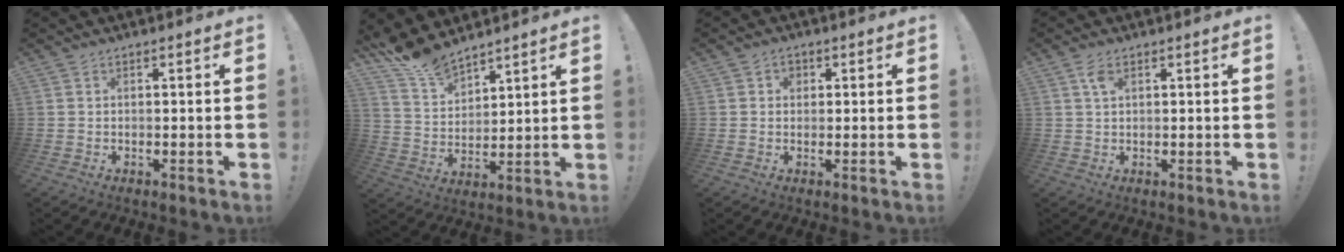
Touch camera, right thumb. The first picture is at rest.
{"total": 10.4, "force": [9.7, 3.4, 1.9], "torque": [-0.060, -0.074, 0.189]}
{"total": 2.2, "force": [0.4, 2.0, 0.9], "torque": [-0.003, -0.002, 0.005]}
{"total": 3.0, "force": [1.3, 1.4, 2.2], "torque": [-0.046, 0.001, 0.024]}